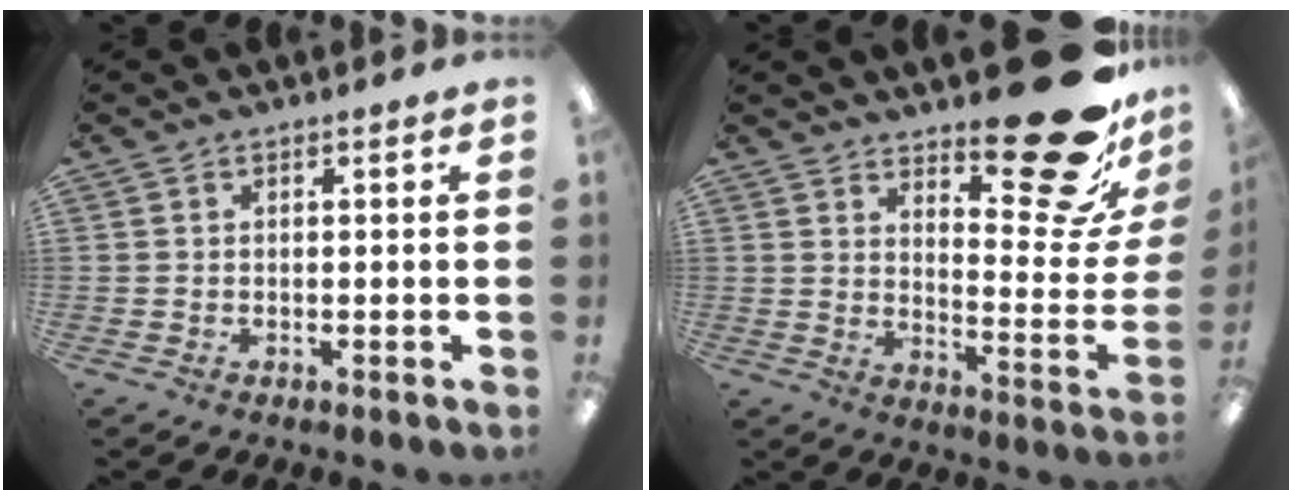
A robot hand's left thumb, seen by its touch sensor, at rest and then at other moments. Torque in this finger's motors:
{"motor_torque": [1.79, 1.07, 1.31, -1.46, 0.07]}